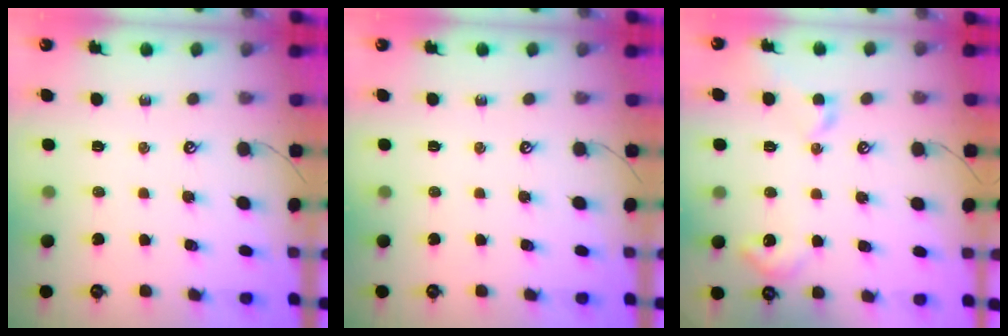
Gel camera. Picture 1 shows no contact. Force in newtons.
{"total": 0.0}
{"total": 5.0, "press": 5.0, "slide": 0.7}